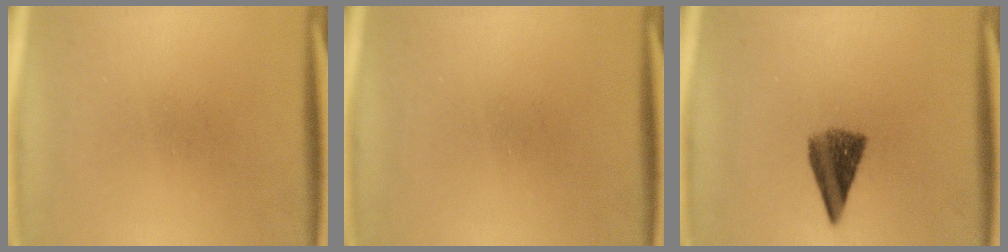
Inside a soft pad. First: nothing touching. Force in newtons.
{"total": 0.0}
{"total": 6.4}